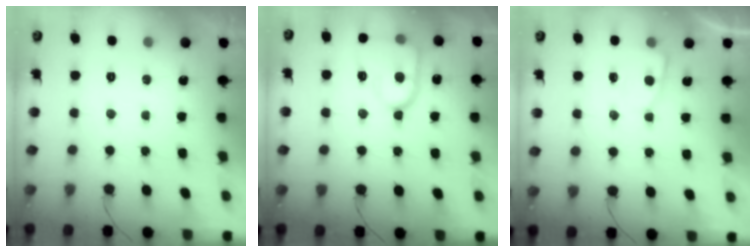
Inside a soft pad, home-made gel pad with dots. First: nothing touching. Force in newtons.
{"total": 14.4, "press": 14.3, "slide": 1.4}
{"total": 3.6, "press": 3.6, "slide": 0.4}